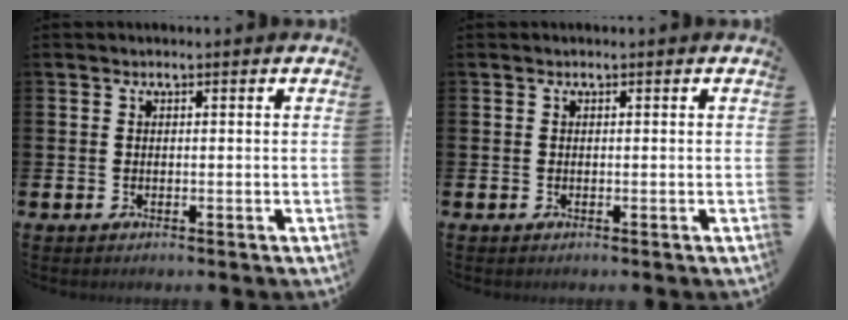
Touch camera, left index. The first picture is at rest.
{"total": 0.0}